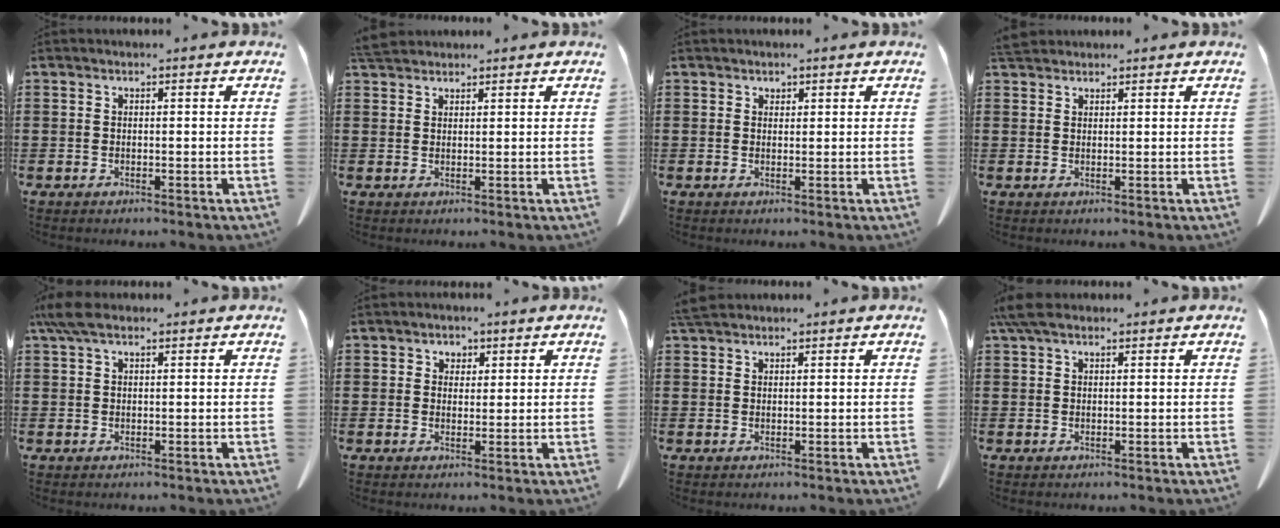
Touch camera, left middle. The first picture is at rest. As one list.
[{"total": 3.0, "force": [2.7, 0.8, 1.0], "torque": [-0.028, 0.000, 0.054]}, {"total": 0.9, "force": [0.8, 0.4, 0.0], "torque": [-0.004, -0.002, 0.018]}, {"total": 2.4, "force": [2.1, 0.8, 0.9], "torque": [-0.025, 0.001, 0.043]}, {"total": 3.5, "force": [2.0, 1.5, 2.5], "torque": [-0.065, 0.002, 0.035]}, {"total": 1.9, "force": [1.2, 1.5, 0.2], "torque": [-0.004, 0.003, 0.021]}, {"total": 2.3, "force": [2.0, 0.7, 1.0], "torque": [-0.026, 0.002, 0.041]}, {"total": 3.3, "force": [2.1, 1.4, 2.1], "torque": [-0.056, 0.003, 0.039]}]